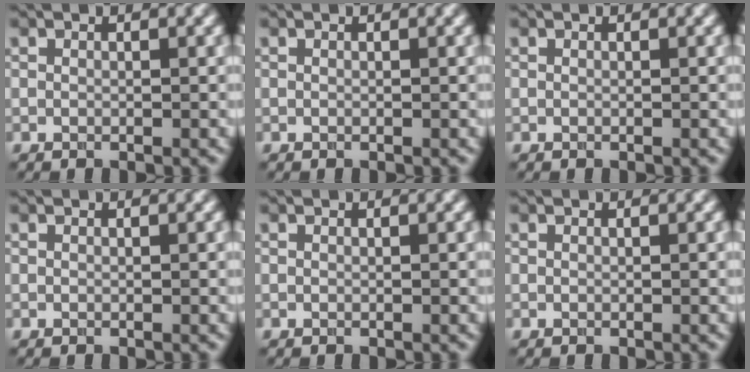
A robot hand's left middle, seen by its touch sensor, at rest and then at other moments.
{"total": 0.0}
{"total": 0.0}
{"total": 0.0}
{"total": 0.0}
{"total": 0.0}